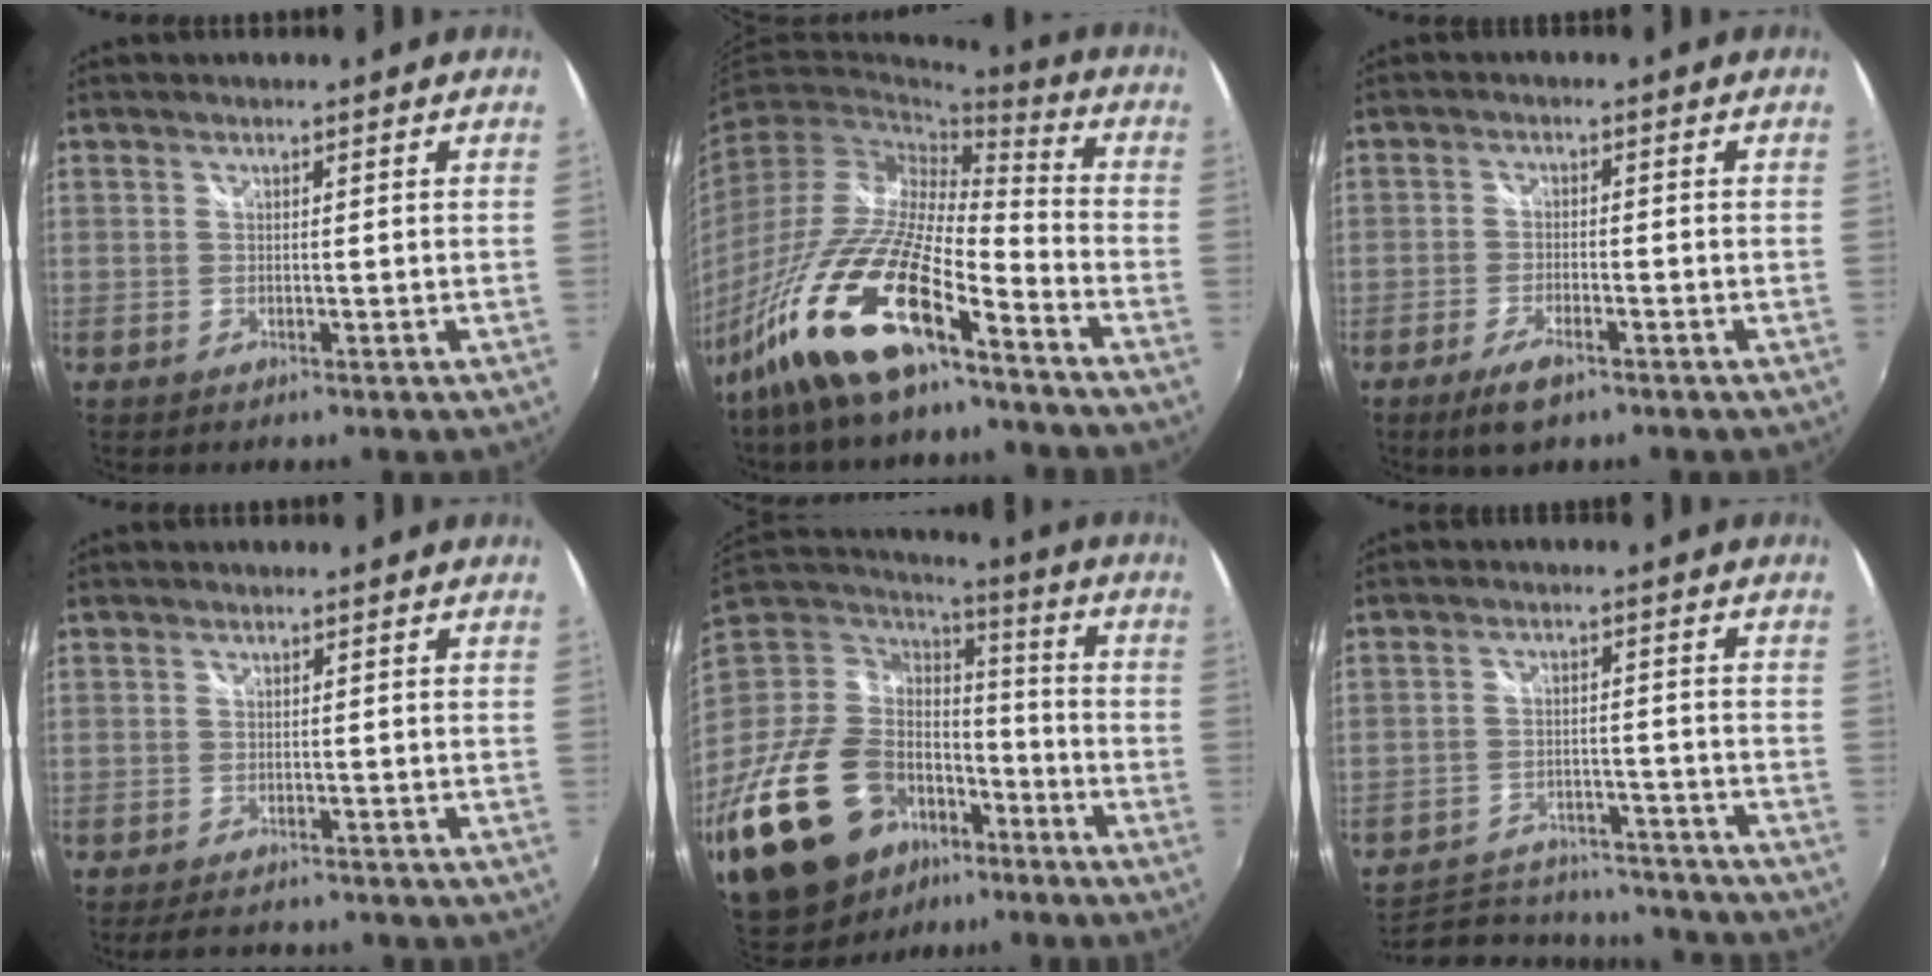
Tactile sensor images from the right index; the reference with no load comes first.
{"total": 17.6, "force": [-12.0, 3.7, 12.3], "torque": [-0.253, -0.004, -0.240]}
{"total": 5.1, "force": [-3.4, 1.7, 3.3], "torque": [-0.082, -0.008, -0.064]}
{"total": 4.3, "force": [-3.6, 2.1, 1.3], "torque": [-0.028, -0.004, -0.057]}
{"total": 26.5, "force": [-14.6, 15.7, 15.6], "torque": [-0.336, -0.012, -0.242]}
{"total": 18.6, "force": [-16.2, 7.1, 5.6], "torque": [-0.133, 0.023, -0.205]}